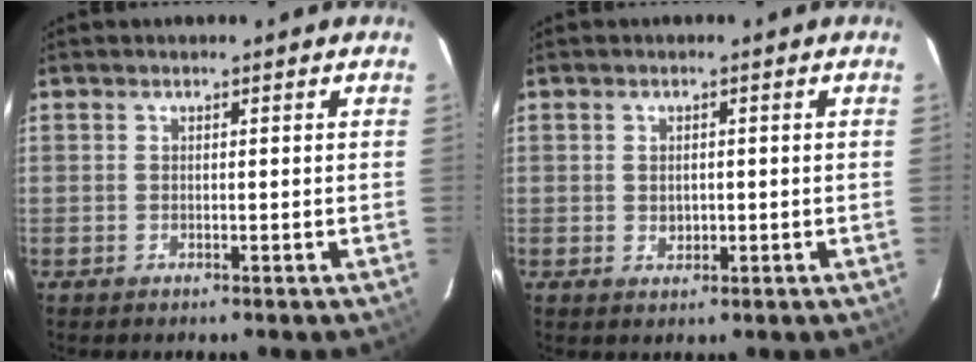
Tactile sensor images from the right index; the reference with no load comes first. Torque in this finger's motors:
{"motor_torque": [-0.09, 0.07, -0.08, 0.00]}